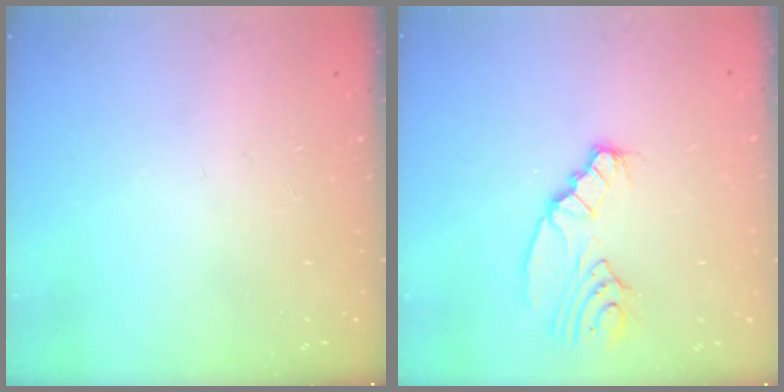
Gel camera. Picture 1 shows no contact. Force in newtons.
{"total": 5.1, "press": 5.1, "slide": 0.6}